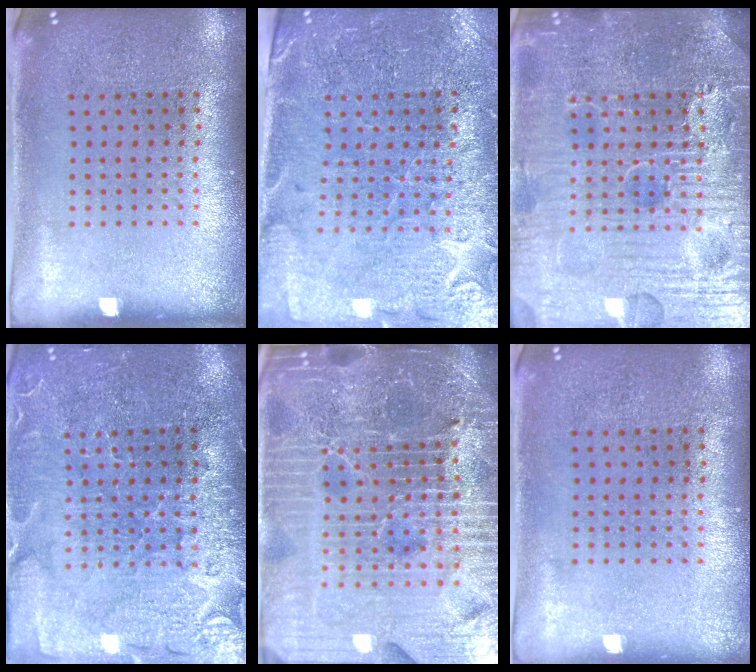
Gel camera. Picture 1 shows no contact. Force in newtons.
{"total": 3.3, "press": 3.2, "slide": 0.9}
{"total": 7.6, "press": 7.6, "slide": 0.9}
{"total": 3.5, "press": 3.4, "slide": 0.9}
{"total": 7.3, "press": 6.3, "slide": 3.7}
{"total": 0.0}